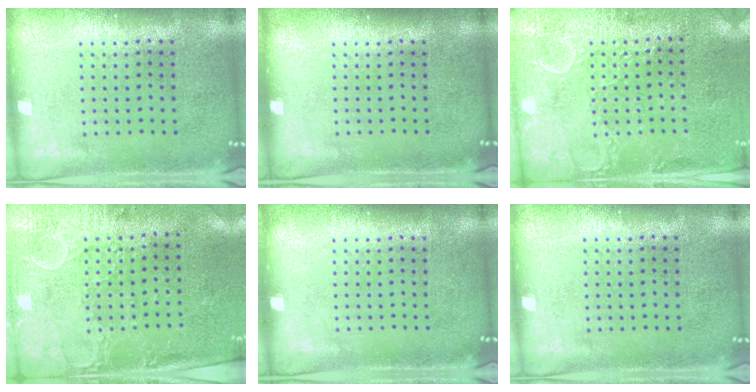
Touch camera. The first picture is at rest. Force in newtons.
{"total": 0.0}
{"total": 2.8, "press": 2.7, "slide": 0.8}
{"total": 2.9, "press": 2.4, "slide": 1.7}
{"total": 0.0}
{"total": 0.0}